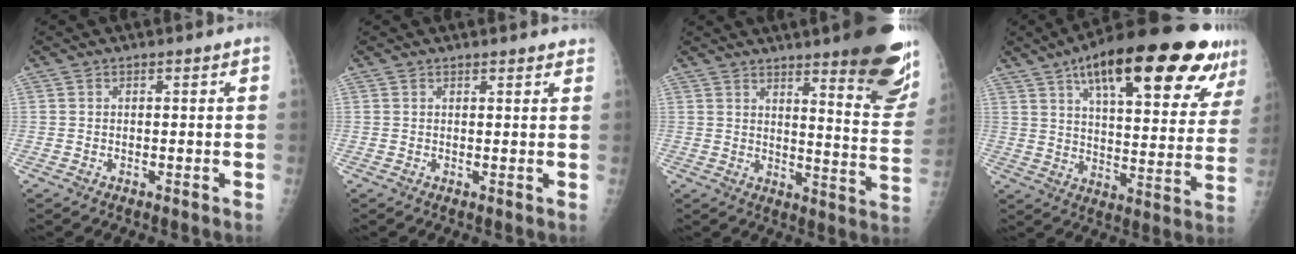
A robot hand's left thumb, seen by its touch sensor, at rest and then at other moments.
{"total": 3.9, "force": [3.6, 0.7, 1.2], "torque": [-0.001, -0.009, 0.034]}
{"total": 20.5, "force": [13.6, 3.6, 14.9], "torque": [-0.162, -0.090, 0.175]}
{"total": 29.2, "force": [17.0, 9.0, 22.0], "torque": [-0.296, -0.027, 0.247]}